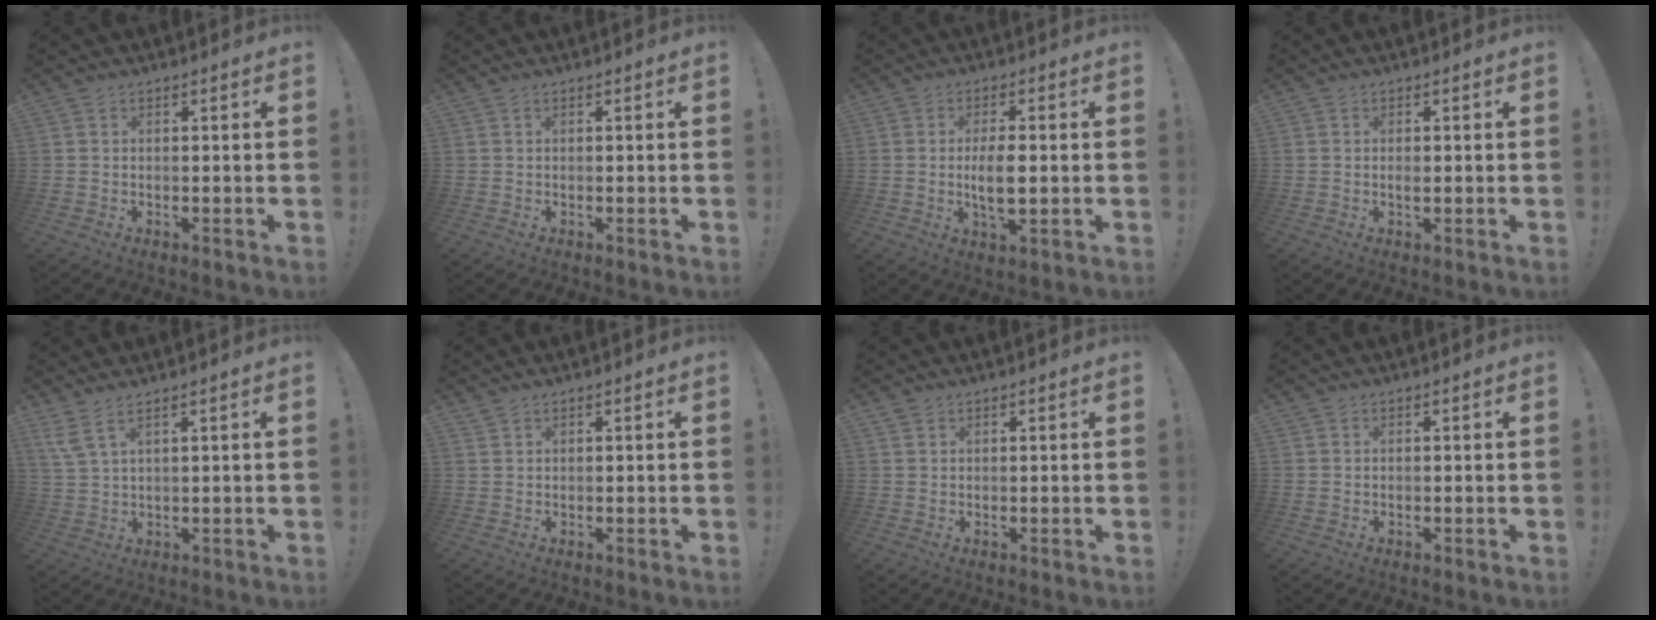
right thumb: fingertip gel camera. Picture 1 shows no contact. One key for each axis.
{"total": 0.0}
{"total": 7.2, "fx": -0.5, "fy": 2.8, "fz": 6.6, "tx": -0.112, "ty": -0.011, "tz": -0.015}
{"total": 0.9, "fx": -0.2, "fy": 0.3, "fz": 0.8, "tx": -0.009, "ty": -0.002, "tz": -0.006}
{"total": 4.4, "fx": 3.0, "fy": 0.5, "fz": 3.2, "tx": -0.068, "ty": -0.012, "tz": 0.056}
{"total": 1.0, "fx": 0.6, "fy": 0.3, "fz": 0.7, "tx": -0.015, "ty": 0.001, "tz": 0.012}
{"total": 0.9, "fx": 0.7, "fy": 0.5, "fz": 0.1, "tx": 0.005, "ty": -0.004, "tz": 0.012}
{"total": 0.0}